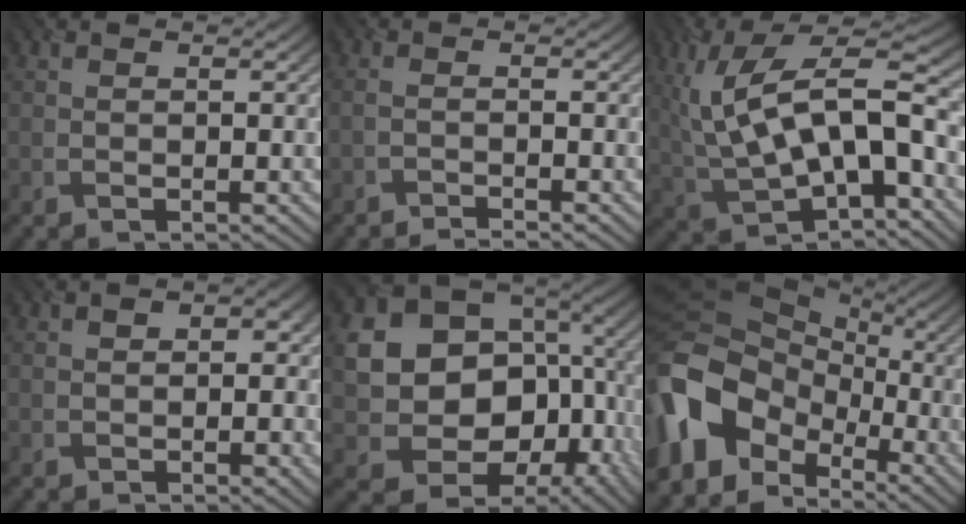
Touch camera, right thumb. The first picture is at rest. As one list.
[{"total": 1.8, "force": [-1.4, 0.3, 1.1], "torque": [-0.005, 0.000, -0.037]}, {"total": 14.6, "force": [1.1, 6.5, 13.1], "torque": [-0.259, 0.004, 0.020]}, {"total": 4.0, "force": [0.3, 2.8, 2.8], "torque": [-0.018, 0.001, 0.009]}, {"total": 17.9, "force": [1.0, 14.6, 10.4], "torque": [-0.214, -0.034, 0.059]}, {"total": 15.7, "force": [-5.9, 11.9, 8.5], "torque": [-0.202, -0.028, -0.112]}]